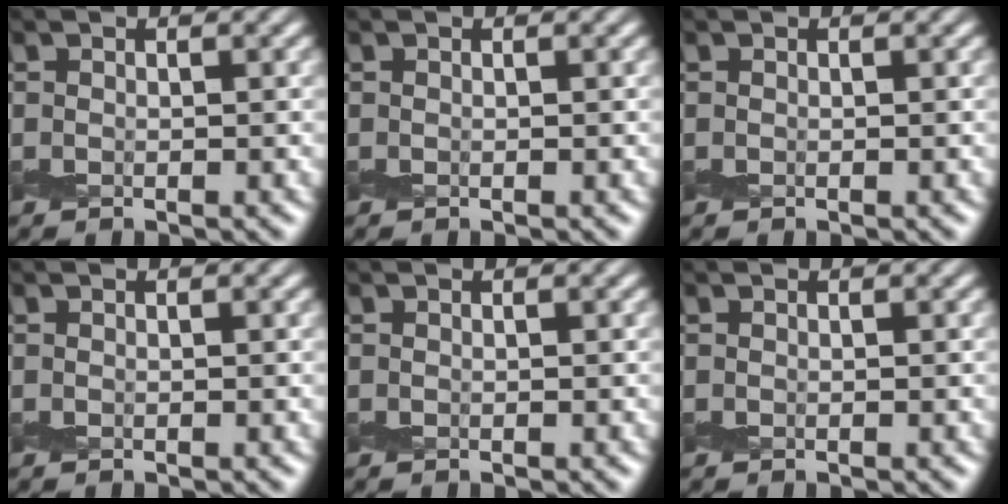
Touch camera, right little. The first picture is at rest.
{"total": 0.0}
{"total": 0.0}
{"total": 0.0}
{"total": 0.0}
{"total": 0.0}